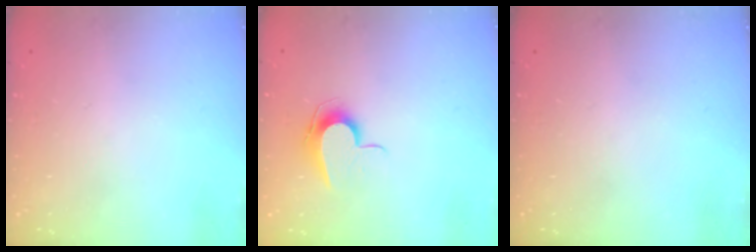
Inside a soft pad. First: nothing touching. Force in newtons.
{"total": 8.4, "press": 8.3, "slide": 0.7}
{"total": 0.0}